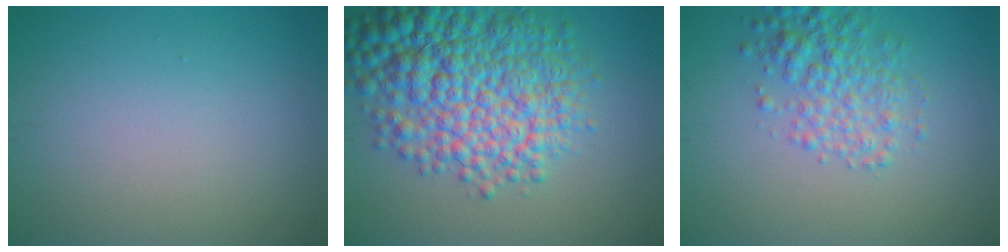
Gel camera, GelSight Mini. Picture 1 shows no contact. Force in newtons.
{"total": 10.9, "press": 10.9, "slide": 0.3}
{"total": 3.9, "press": 3.9, "slide": 0.1}